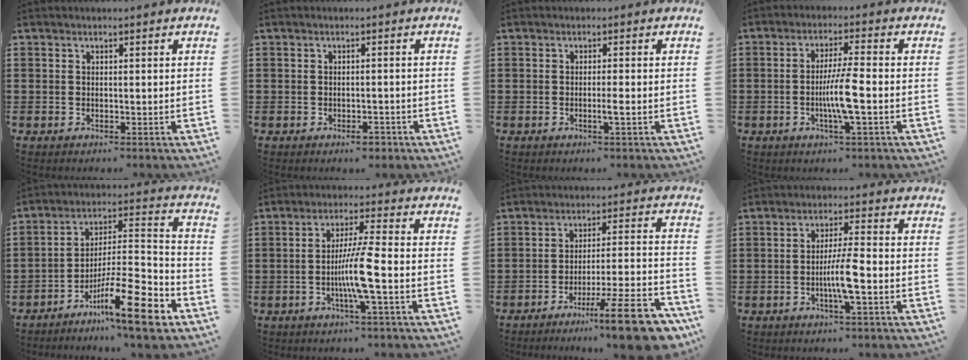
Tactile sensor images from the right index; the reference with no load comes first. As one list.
[{"total": 1.9, "force": [-1.6, 0.8, 0.7], "torque": [-0.017, 0.001, -0.032]}, {"total": 1.8, "force": [-0.7, -0.2, 1.7], "torque": [-0.034, -0.007, -0.015]}, {"total": 6.2, "force": [-1.6, 0.1, 6.0], "torque": [-0.116, -0.011, -0.034]}, {"total": 16.6, "force": [-10.2, 2.8, 12.7], "torque": [-0.208, 0.031, -0.170]}, {"total": 7.3, "force": [-2.2, -0.5, 6.9], "torque": [-0.132, -0.013, -0.045]}, {"total": 13.3, "force": [-9.2, 0.9, 9.6], "torque": [-0.137, 0.025, -0.157]}, {"total": 5.6, "force": [-1.7, 0.2, 5.3], "torque": [-0.104, -0.008, -0.036]}]